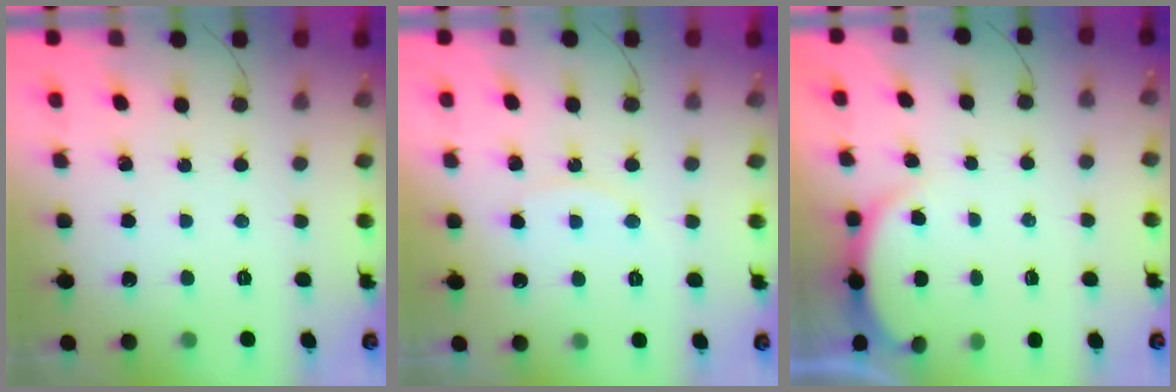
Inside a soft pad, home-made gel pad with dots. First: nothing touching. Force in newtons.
{"total": 7.0, "press": 7.0, "slide": 0.6}
{"total": 3.1, "press": 3.1, "slide": 0.5}